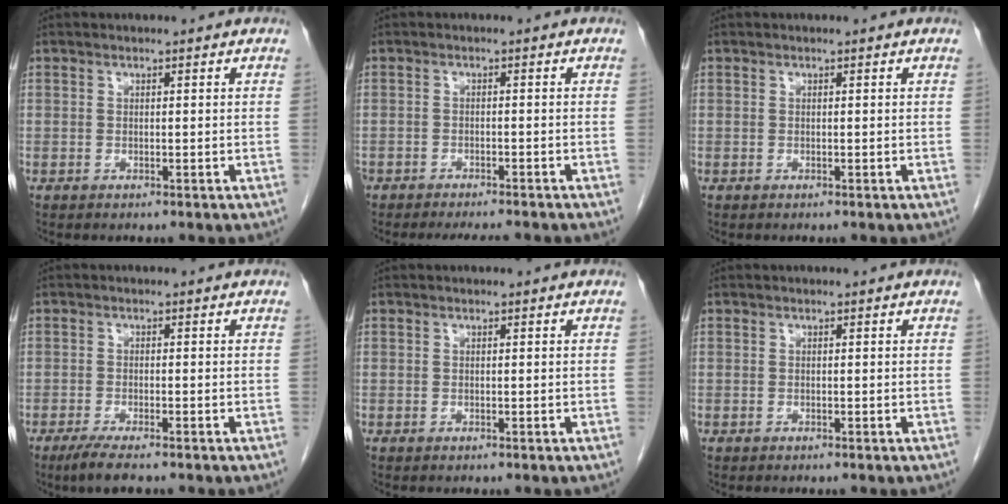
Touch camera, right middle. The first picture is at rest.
{"total": 5.9, "force": [-5.3, 1.3, 2.1], "torque": [-0.024, -0.008, -0.077]}
{"total": 0.0}
{"total": 4.2, "force": [-3.1, 0.5, 2.8], "torque": [-0.051, -0.010, -0.052]}
{"total": 0.0}
{"total": 0.0}